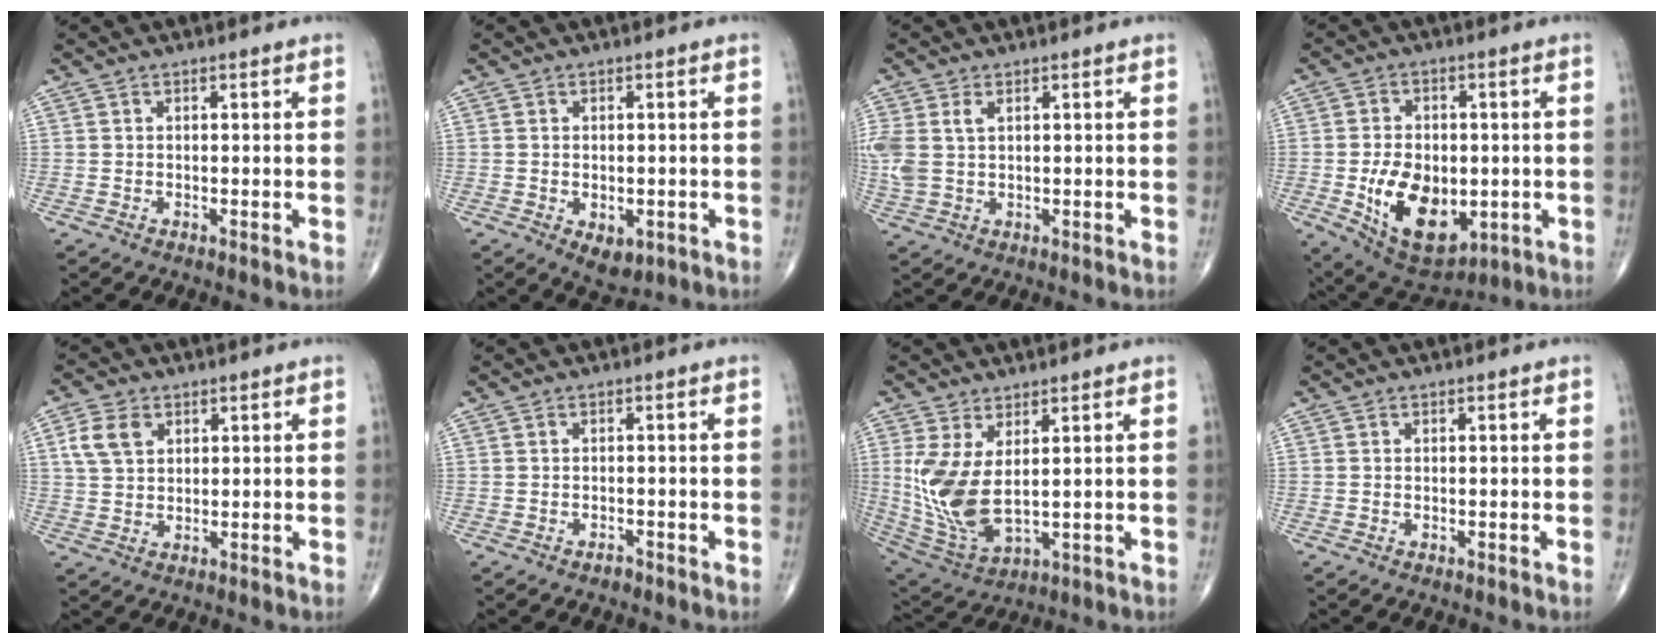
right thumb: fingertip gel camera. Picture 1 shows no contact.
{"total": 4.6, "force": [-1.5, 2.8, 3.3], "torque": [-0.041, -0.001, -0.010]}
{"total": 6.4, "force": [1.5, 3.9, 4.8], "torque": [-0.132, 0.012, 0.039]}
{"total": 15.7, "force": [-3.0, 9.9, 11.8], "torque": [-0.162, -0.006, -0.027]}
{"total": 5.9, "force": [2.2, 4.1, 3.6], "torque": [-0.065, 0.002, 0.044]}
{"total": 0.9, "force": [-0.7, 0.5, 0.3], "torque": [-0.003, 0.001, -0.014]}
{"total": 12.0, "force": [1.9, 5.7, 10.4], "torque": [-0.225, -0.022, 0.058]}
{"total": 0.0}